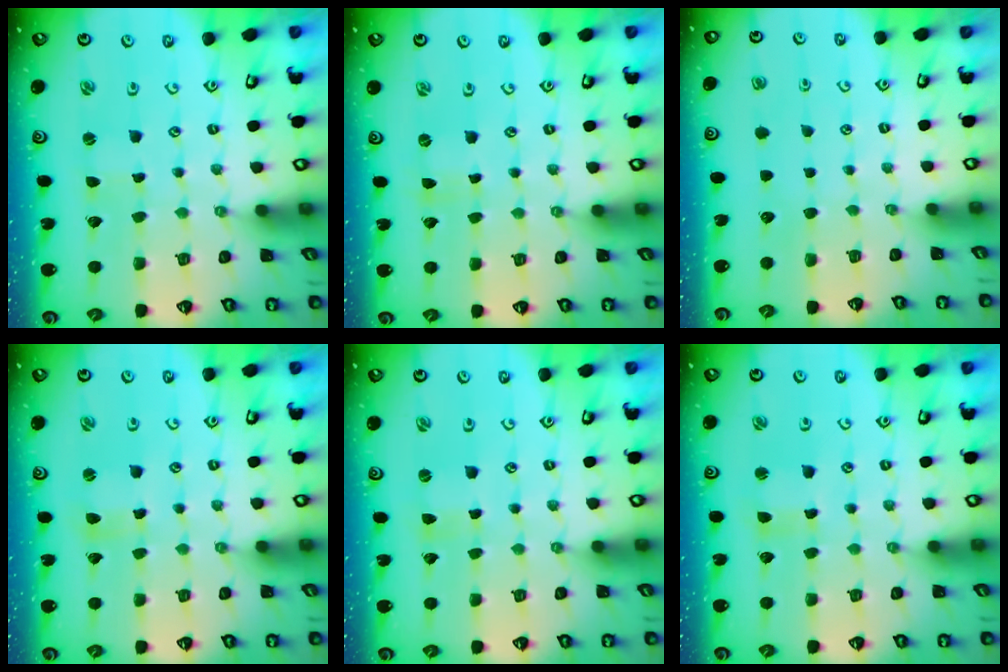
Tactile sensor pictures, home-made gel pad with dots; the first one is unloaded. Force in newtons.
{"total": 0.0}
{"total": 0.0}
{"total": 2.5, "press": 2.5, "slide": 0.3}
{"total": 0.0}
{"total": 2.1, "press": 2.1, "slide": 0.3}